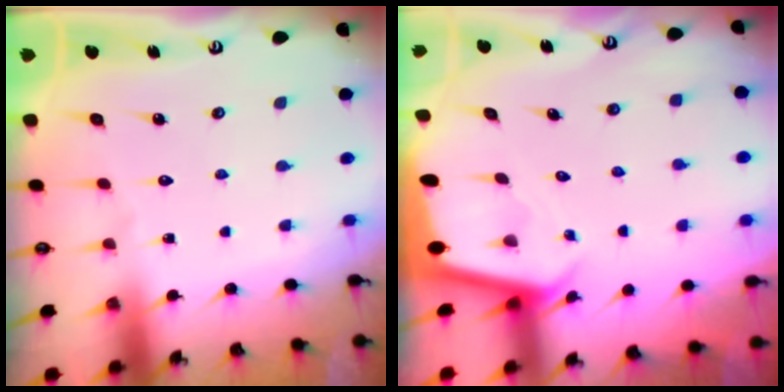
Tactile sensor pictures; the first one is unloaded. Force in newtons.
{"total": 2.2, "press": 2.2, "slide": 0.2}